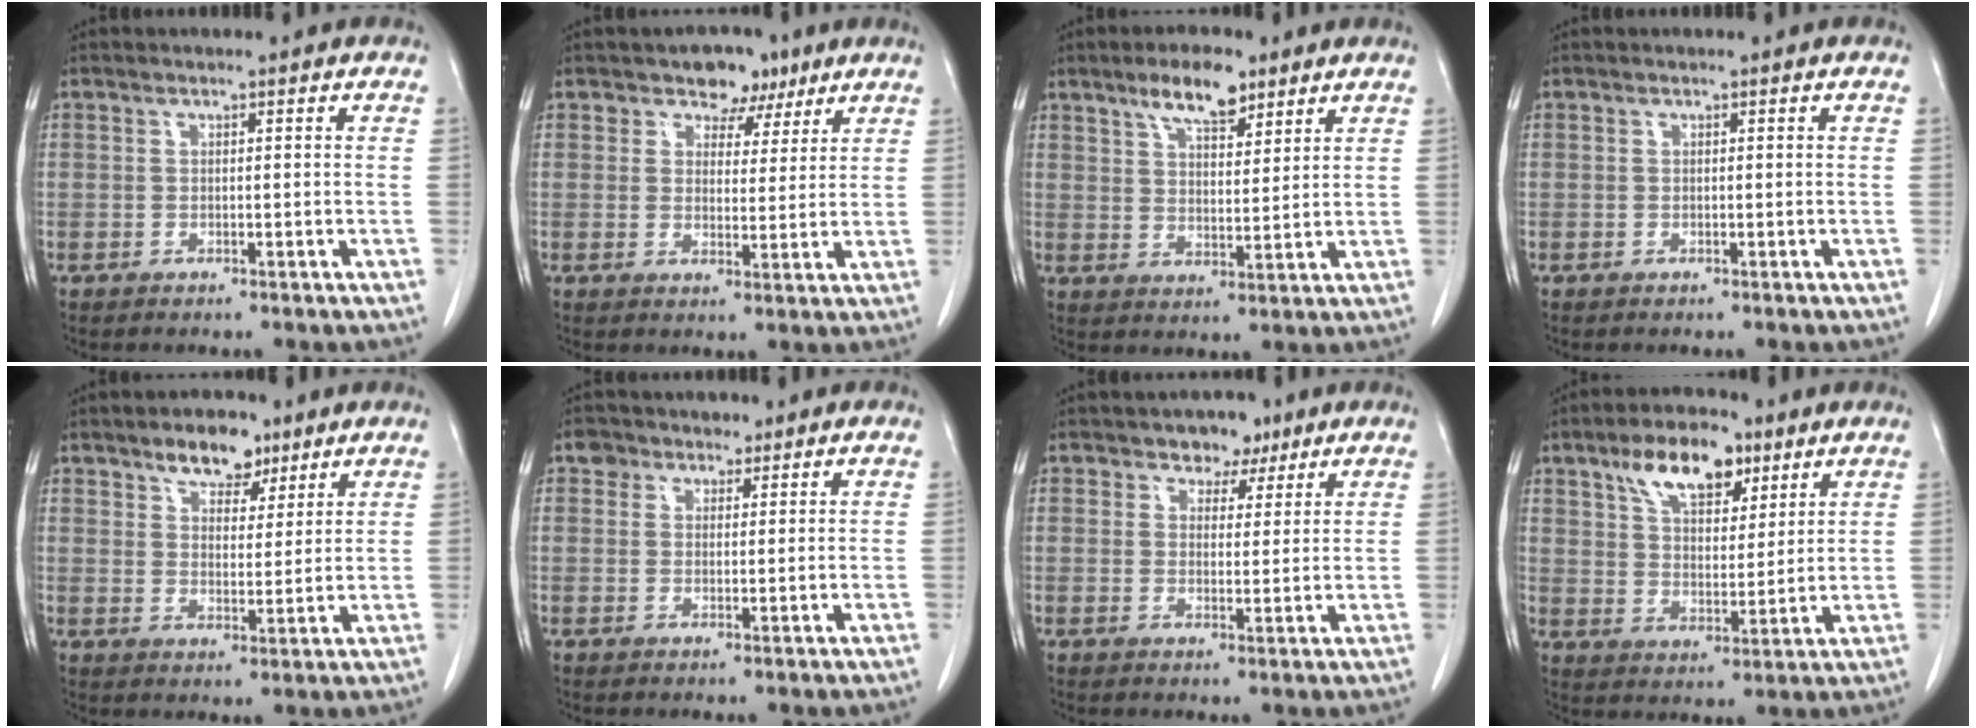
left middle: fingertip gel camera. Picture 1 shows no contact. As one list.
[{"total": 5.3, "force": [3.6, 3.5, 1.5], "torque": [-0.010, 0.002, 0.055]}, {"total": 7.4, "force": [5.1, 2.4, 4.8], "torque": [-0.085, 0.005, 0.089]}, {"total": 0.0}, {"total": 6.6, "force": [4.6, 3.3, 3.3], "torque": [-0.046, 0.005, 0.076]}, {"total": 3.3, "force": [2.1, 2.4, 0.4], "torque": [-0.001, 0.009, 0.031]}, {"total": 4.4, "force": [3.1, 2.9, 1.2], "torque": [-0.012, 0.001, 0.050]}, {"total": 10.7, "force": [6.4, 4.9, 7.0], "torque": [-0.121, 0.014, 0.115]}]